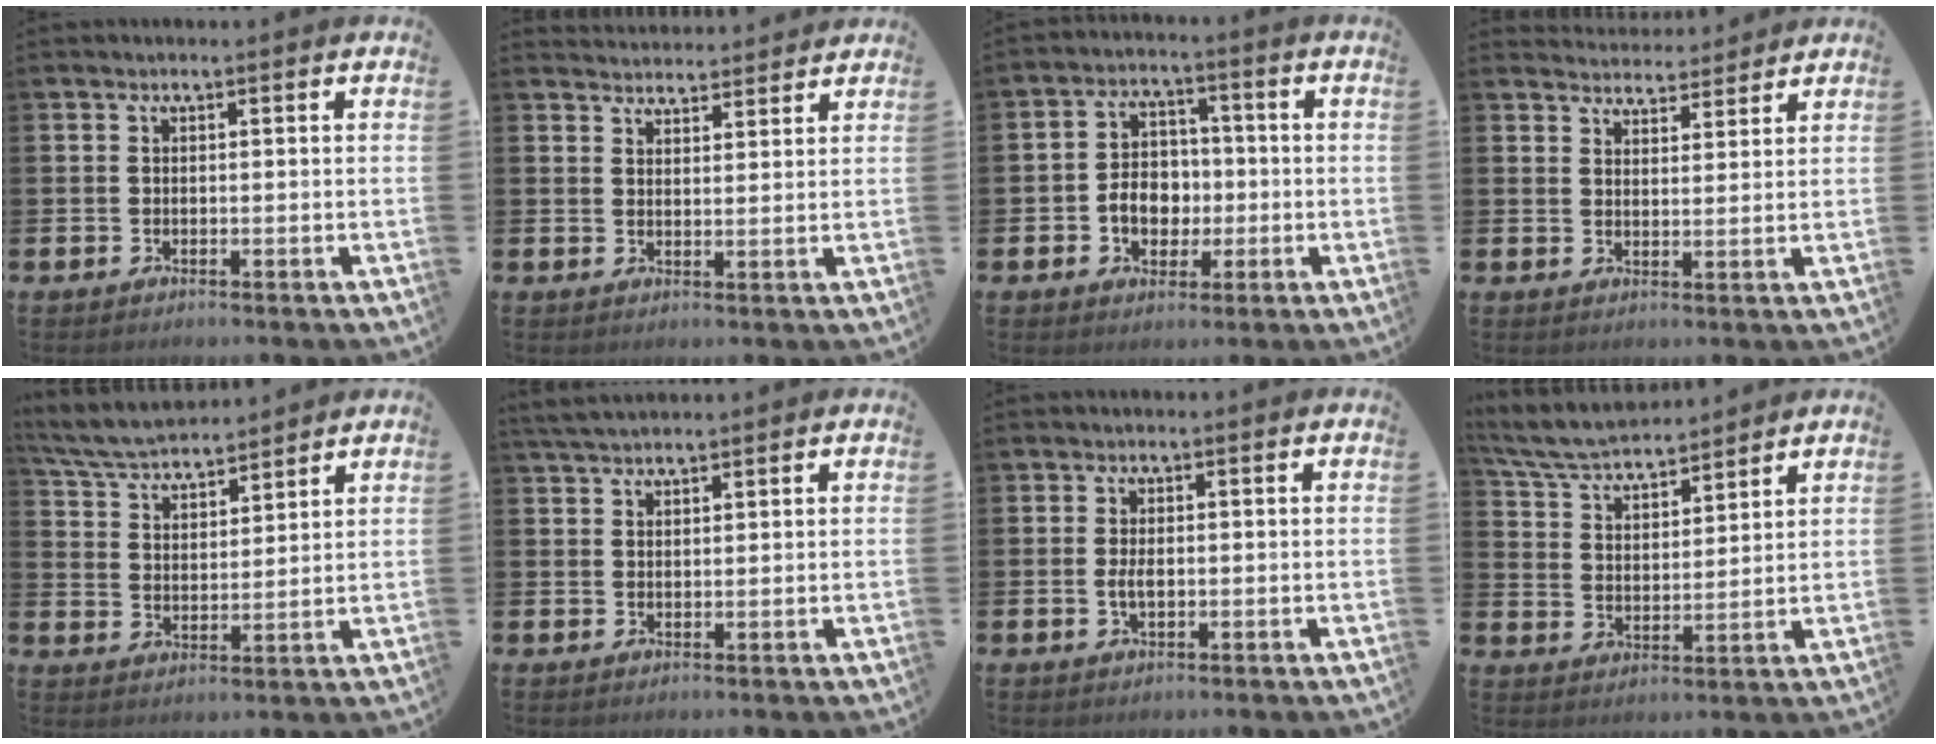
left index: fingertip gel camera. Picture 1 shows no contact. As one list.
[{"total": 3.4, "force": [3.3, 0.6, -0.2], "torque": [-0.004, -0.018, 0.062]}, {"total": 5.4, "force": [-1.1, 4.4, 3.0], "torque": [-0.043, 0.003, -0.028]}, {"total": 3.9, "force": [3.8, 0.8, -0.4], "torque": [-0.002, -0.023, 0.068]}, {"total": 5.8, "force": [5.6, 1.0, 1.0], "torque": [-0.046, -0.033, 0.100]}, {"total": 2.9, "force": [2.7, 0.7, 1.0], "torque": [-0.023, -0.006, 0.050]}, {"total": 2.1, "force": [-0.1, 1.0, 1.8], "torque": [-0.029, 0.000, -0.005]}, {"total": 6.1, "force": [5.9, 1.0, 1.4], "torque": [-0.055, -0.035, 0.104]}]